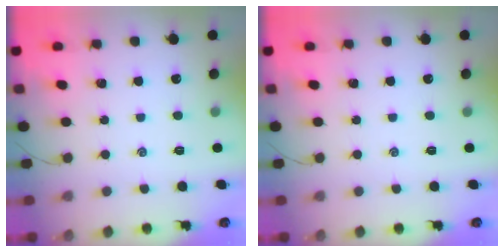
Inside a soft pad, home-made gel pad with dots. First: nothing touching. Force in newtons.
{"total": 0.0}